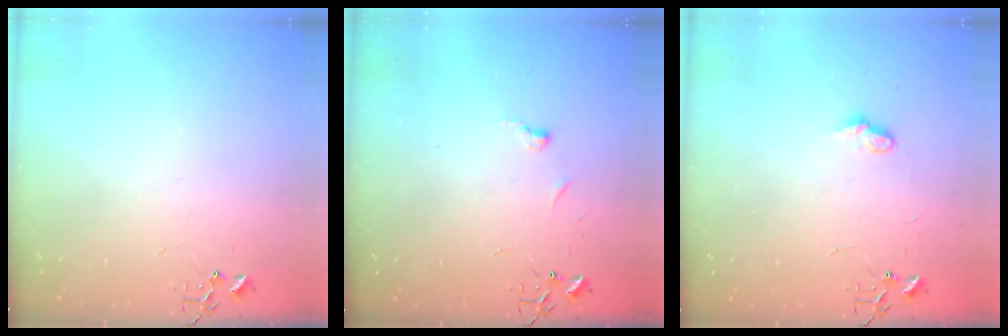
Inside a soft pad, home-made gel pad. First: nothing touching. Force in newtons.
{"total": 4.9, "press": 4.8, "slide": 0.6}
{"total": 6.8, "press": 6.8, "slide": 0.7}